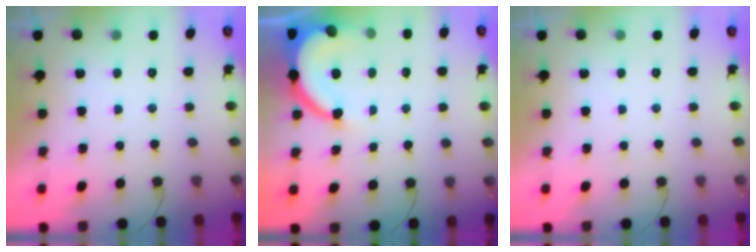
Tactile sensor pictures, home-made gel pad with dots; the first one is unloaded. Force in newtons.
{"total": 8.7, "press": 8.7, "slide": 0.8}
{"total": 0.0}